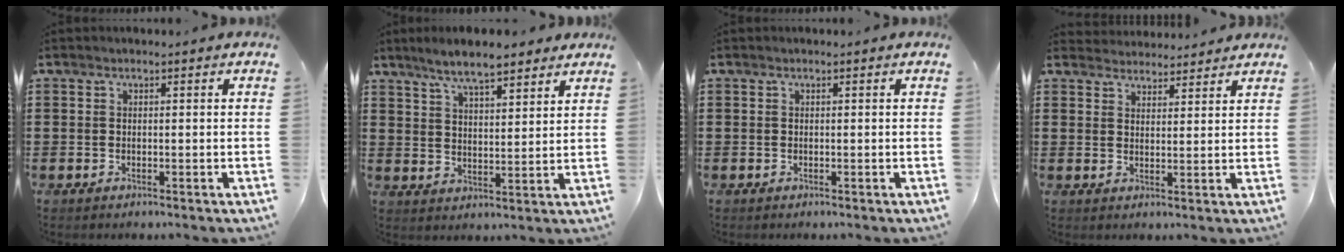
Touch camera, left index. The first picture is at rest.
{"total": 6.4, "force": [5.6, 1.1, 2.8], "torque": [-0.073, -0.011, 0.101]}
{"total": 0.0}
{"total": 3.1, "force": [3.1, 0.4, -0.4], "torque": [-0.003, -0.012, 0.059]}